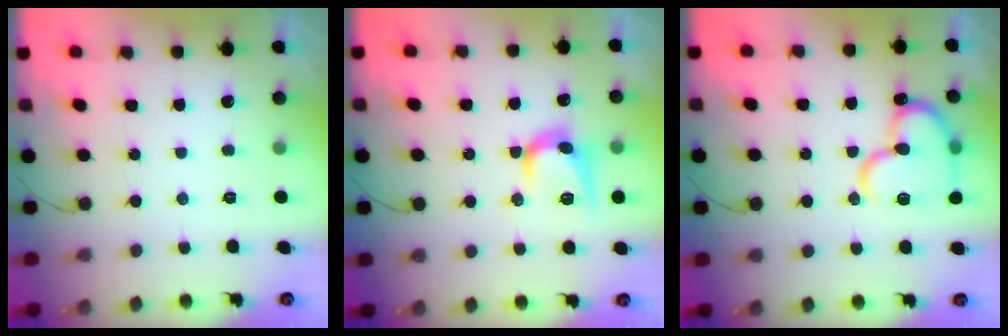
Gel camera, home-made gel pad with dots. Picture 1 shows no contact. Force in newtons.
{"total": 9.8, "press": 9.8, "slide": 0.7}
{"total": 17.2, "press": 17.1, "slide": 1.6}